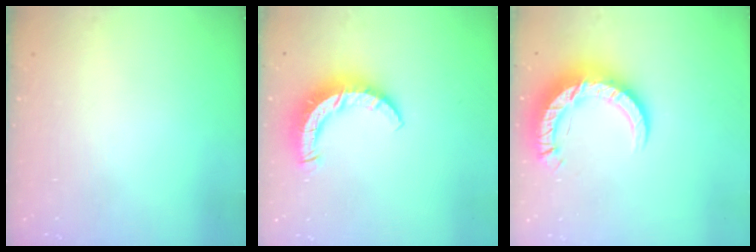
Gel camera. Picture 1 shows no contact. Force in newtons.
{"total": 9.0, "press": 8.9, "slide": 1.0}
{"total": 12.6, "press": 12.5, "slide": 1.3}